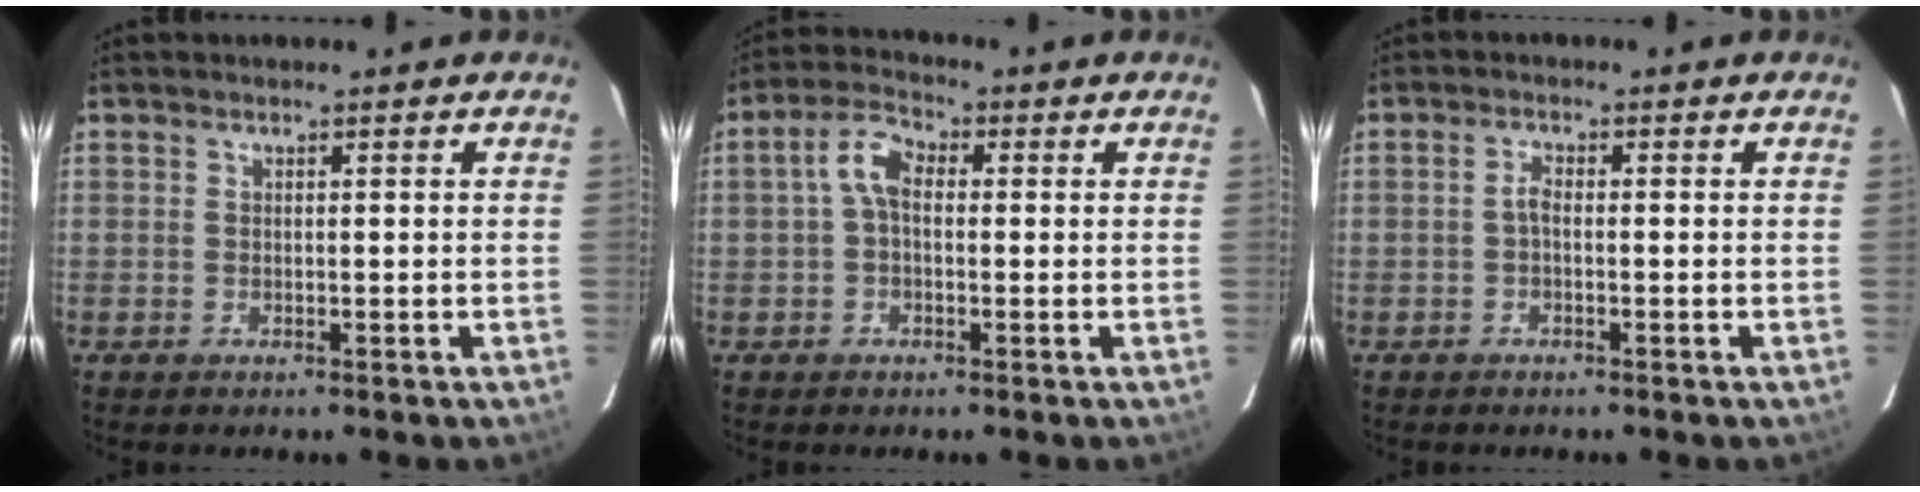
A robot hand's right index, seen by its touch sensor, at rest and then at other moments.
{"total": 4.5, "force": [-0.1, 2.7, 3.6], "torque": [-0.075, 0.018, -0.002]}
{"total": 1.4, "force": [-0.5, 0.6, 1.1], "torque": [-0.024, 0.006, -0.011]}